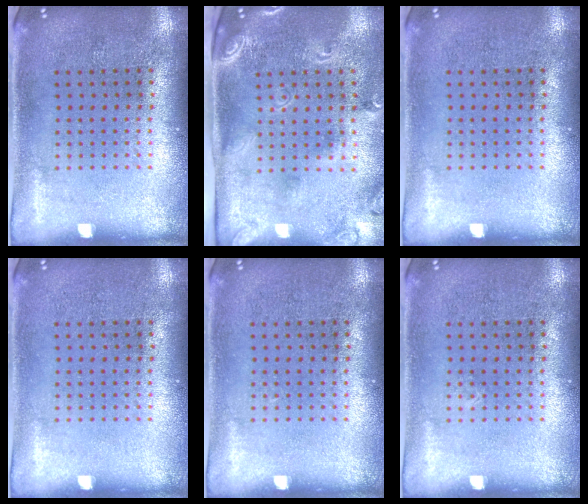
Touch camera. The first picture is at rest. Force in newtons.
{"total": 2.5, "press": 1.8, "slide": 1.7}
{"total": 0.0}
{"total": 0.0}
{"total": 0.0}
{"total": 0.0}